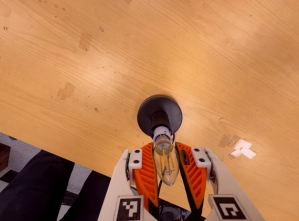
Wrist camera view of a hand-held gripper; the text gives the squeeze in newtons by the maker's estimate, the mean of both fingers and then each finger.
{"total": 13.7, "left": 12.9, "right": 14.4}